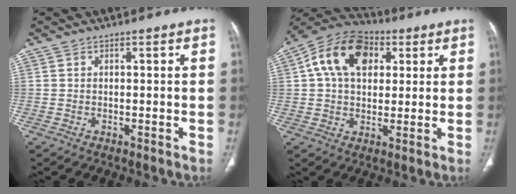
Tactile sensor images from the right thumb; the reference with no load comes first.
{"total": 15.3, "force": [4.6, 10.1, 10.5], "torque": [-0.167, 0.013, 0.070]}